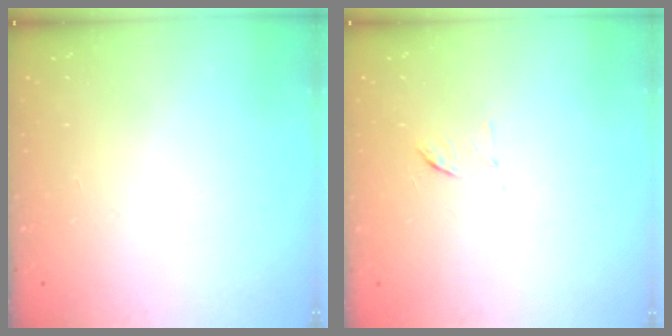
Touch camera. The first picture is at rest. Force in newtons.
{"total": 6.0, "press": 6.0, "slide": 0.4}